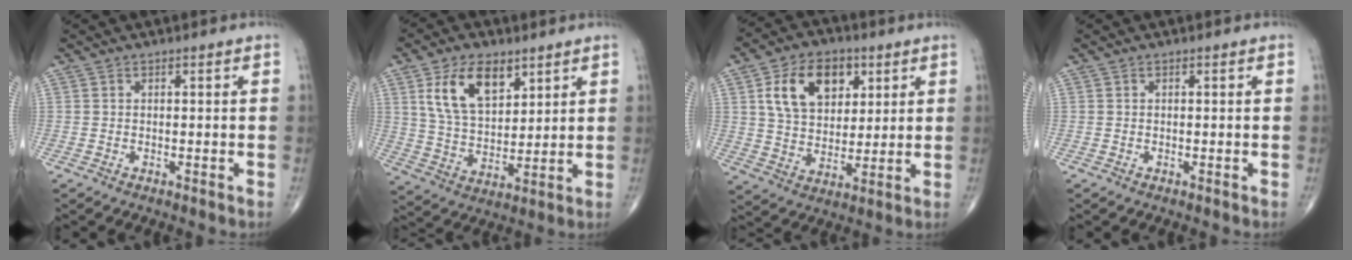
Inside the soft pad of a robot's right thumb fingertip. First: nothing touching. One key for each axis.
{"total": 12.9, "fx": 6.1, "fy": 7.2, "fz": 8.7, "tx": -0.138, "ty": -0.025, "tz": 0.123}
{"total": 14.0, "fx": 5.2, "fy": 9.5, "fz": 9.0, "tx": -0.120, "ty": -0.012, "tz": 0.094}
{"total": 0.0}